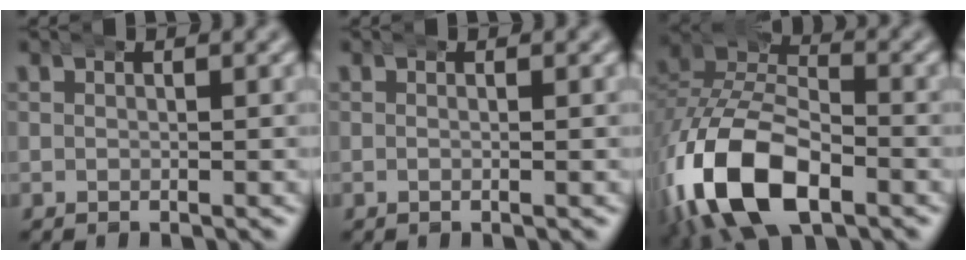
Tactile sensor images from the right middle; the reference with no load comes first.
{"total": 0.7, "force": [-0.1, 0.1, 0.7], "torque": [-0.010, 0.004, -0.006]}
{"total": 13.4, "force": [-3.0, 9.3, 9.2], "torque": [-0.209, -0.049, -0.034]}